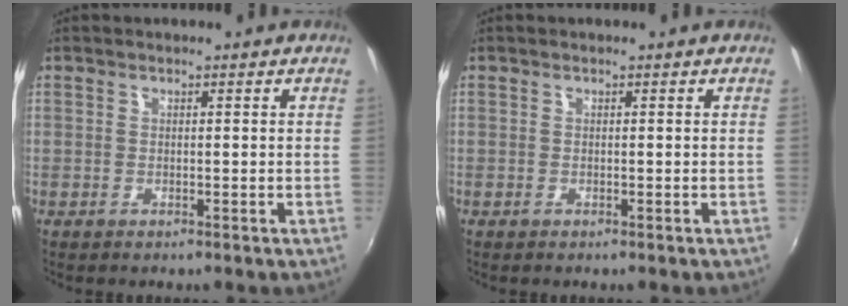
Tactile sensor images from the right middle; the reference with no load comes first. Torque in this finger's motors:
{"motor_torque": [0.03, 0.05, 0.02, 0.01]}